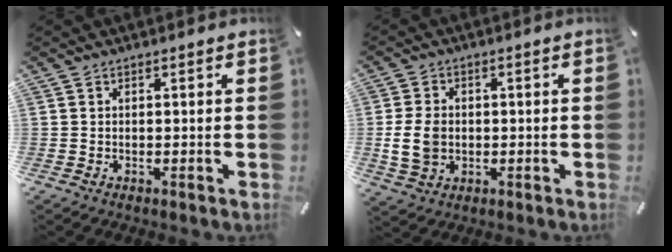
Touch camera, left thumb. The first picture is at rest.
{"total": 7.5, "force": [-0.8, 5.8, 4.7], "torque": [-0.099, 0.005, -0.014]}